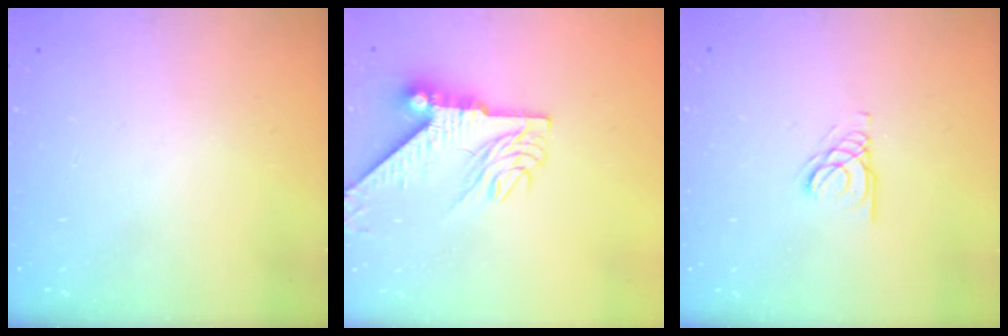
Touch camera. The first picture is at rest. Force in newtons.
{"total": 10.2, "press": 10.1, "slide": 1.6}
{"total": 1.6, "press": 1.6, "slide": 0.2}